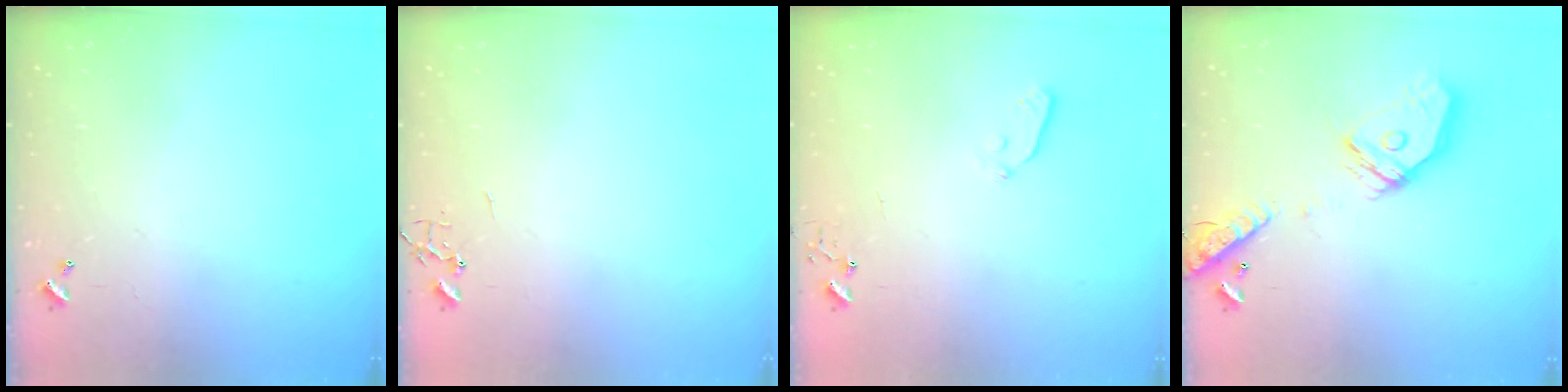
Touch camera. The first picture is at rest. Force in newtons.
{"total": 0.0}
{"total": 3.7, "press": 3.7, "slide": 0.4}
{"total": 17.2, "press": 17.0, "slide": 2.2}